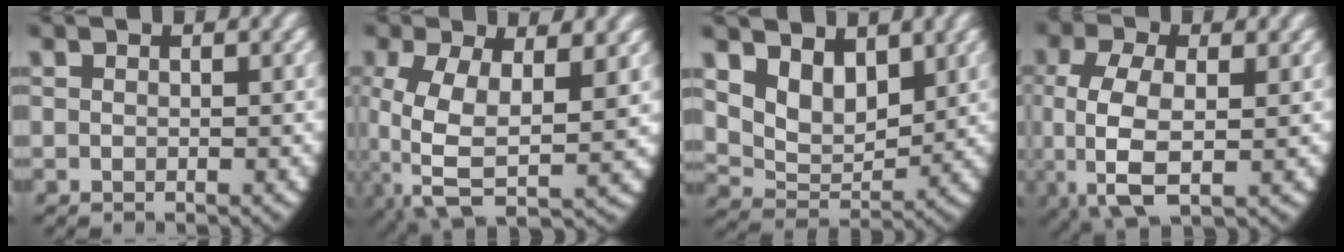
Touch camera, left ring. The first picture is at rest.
{"total": 9.1, "force": [-0.4, 5.4, 7.3], "torque": [-0.162, -0.042, 0.013]}
{"total": 9.9, "force": [2.8, 8.0, 5.2], "torque": [-0.123, -0.027, 0.047]}
{"total": 7.1, "force": [-0.7, 4.3, 5.6], "torque": [-0.155, -0.037, 0.008]}